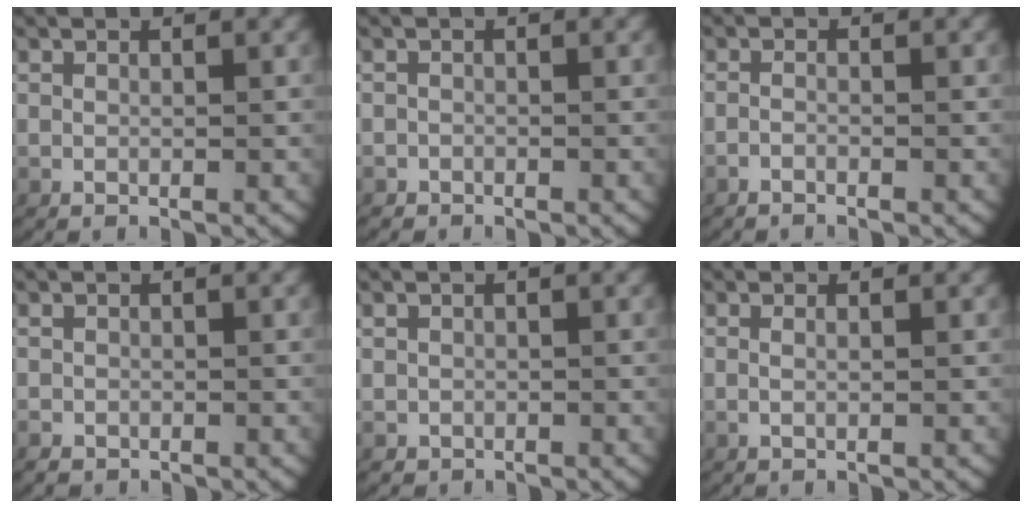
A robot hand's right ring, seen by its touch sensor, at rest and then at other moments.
{"total": 1.1, "force": [-0.8, 0.6, -0.4], "torque": [0.001, -0.010, -0.011]}
{"total": 1.1, "force": [-1.0, 0.3, 0.4], "torque": [-0.015, -0.005, -0.018]}
{"total": 1.0, "force": [-0.7, 0.8, 0.0], "torque": [-0.011, -0.009, -0.006]}
{"total": 1.7, "force": [-0.6, 1.6, 0.0], "torque": [-0.006, -0.008, -0.006]}
{"total": 0.7, "force": [0.0, 0.1, 0.7], "torque": [-0.019, -0.002, -0.001]}